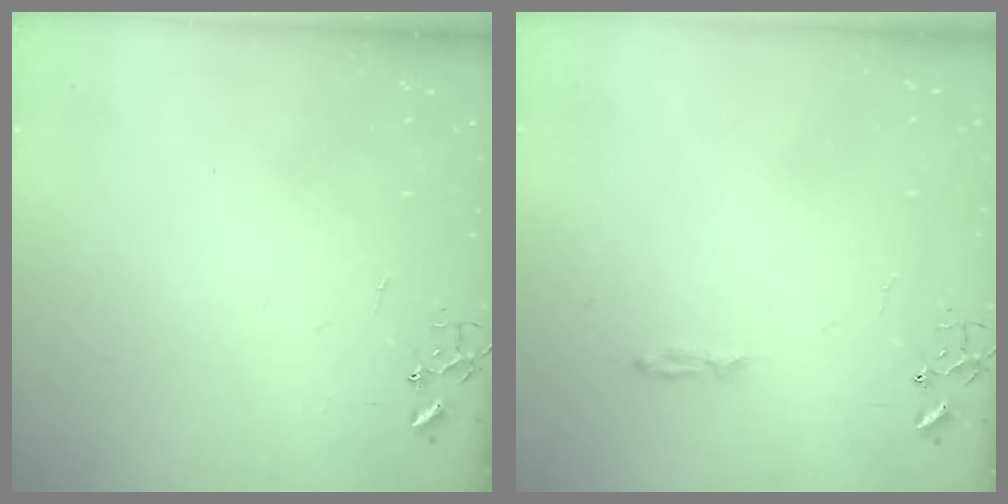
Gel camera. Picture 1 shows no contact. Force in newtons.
{"total": 3.7, "press": 3.6, "slide": 0.4}